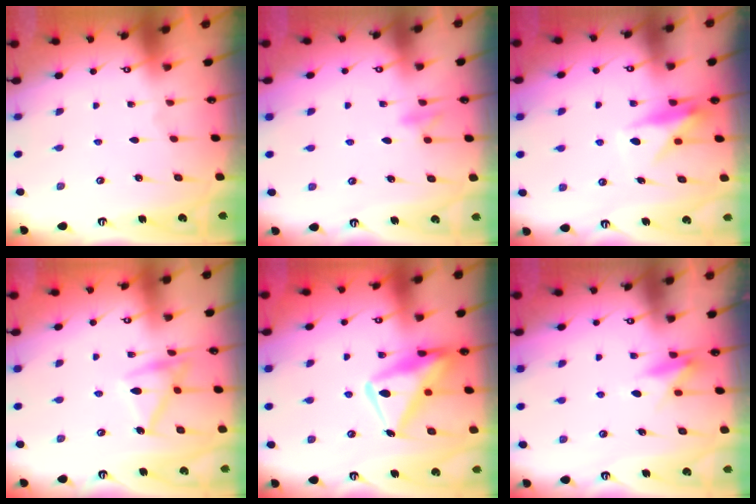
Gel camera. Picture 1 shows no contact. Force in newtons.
{"total": 7.9, "press": 7.8, "slide": 0.8}
{"total": 10.9, "press": 10.9, "slide": 0.6}
{"total": 16.0, "press": 16.0, "slide": 1.0}
{"total": 16.6, "press": 16.5, "slide": 1.6}
{"total": 8.5, "press": 8.4, "slide": 1.2}